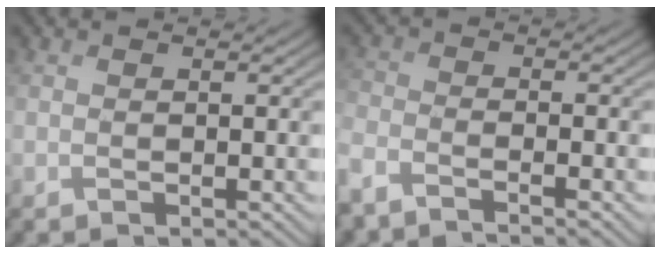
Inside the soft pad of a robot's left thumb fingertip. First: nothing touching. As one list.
[{"total": 5.2, "force": [-4.3, 1.3, 2.5], "torque": [-0.070, -0.016, -0.092]}]